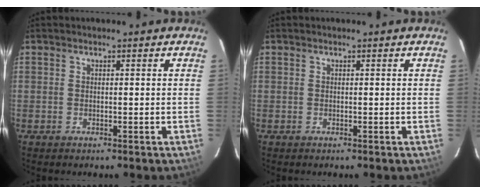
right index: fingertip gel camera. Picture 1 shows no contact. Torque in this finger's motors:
{"motor_torque": [0.00, 0.00, 0.01, 0.01]}